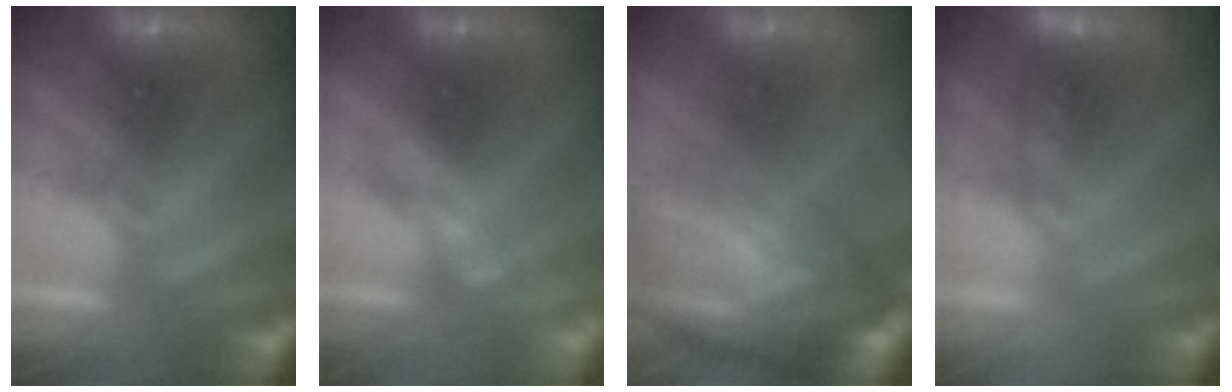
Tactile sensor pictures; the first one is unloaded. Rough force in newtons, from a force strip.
{"total": 2.7}
{"total": 6.9}
{"total": 4.4}